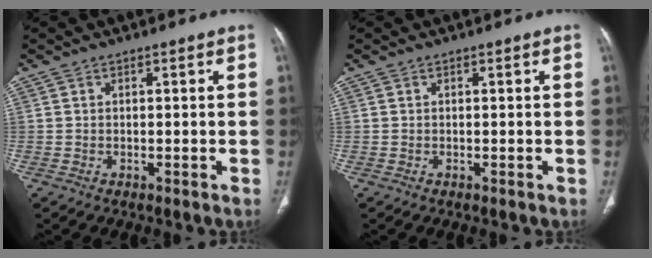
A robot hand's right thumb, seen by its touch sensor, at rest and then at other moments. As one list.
[{"total": 0.0}]